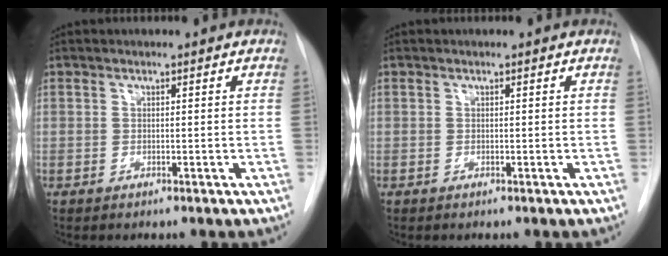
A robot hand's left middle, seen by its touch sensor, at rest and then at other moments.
{"total": 0.0}